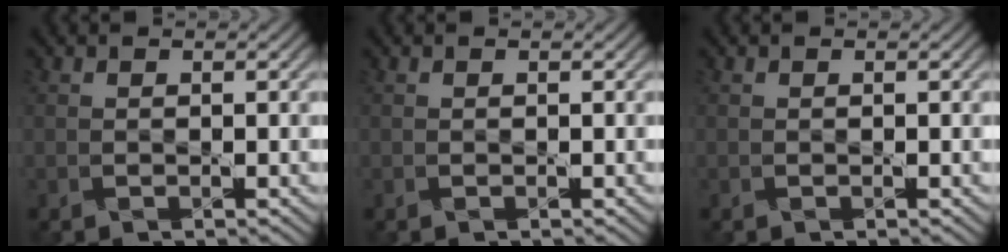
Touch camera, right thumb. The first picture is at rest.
{"total": 0.0}
{"total": 0.0}